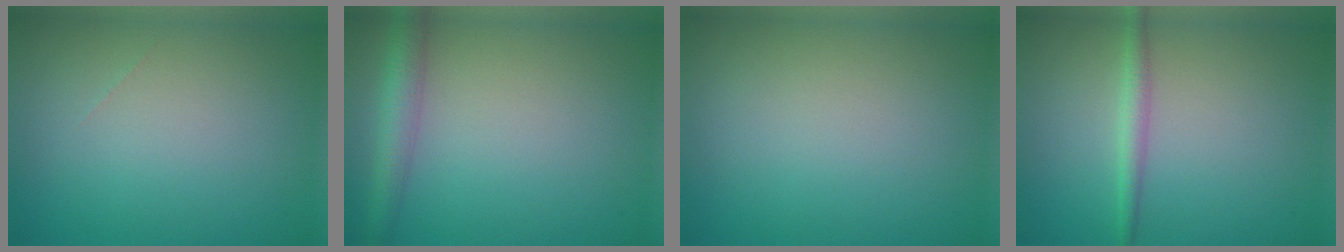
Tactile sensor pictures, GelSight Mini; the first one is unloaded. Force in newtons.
{"total": 3.6, "press": 3.6, "slide": 0.1}
{"total": 0.0}
{"total": 1.7, "press": 1.7, "slide": 0.1}